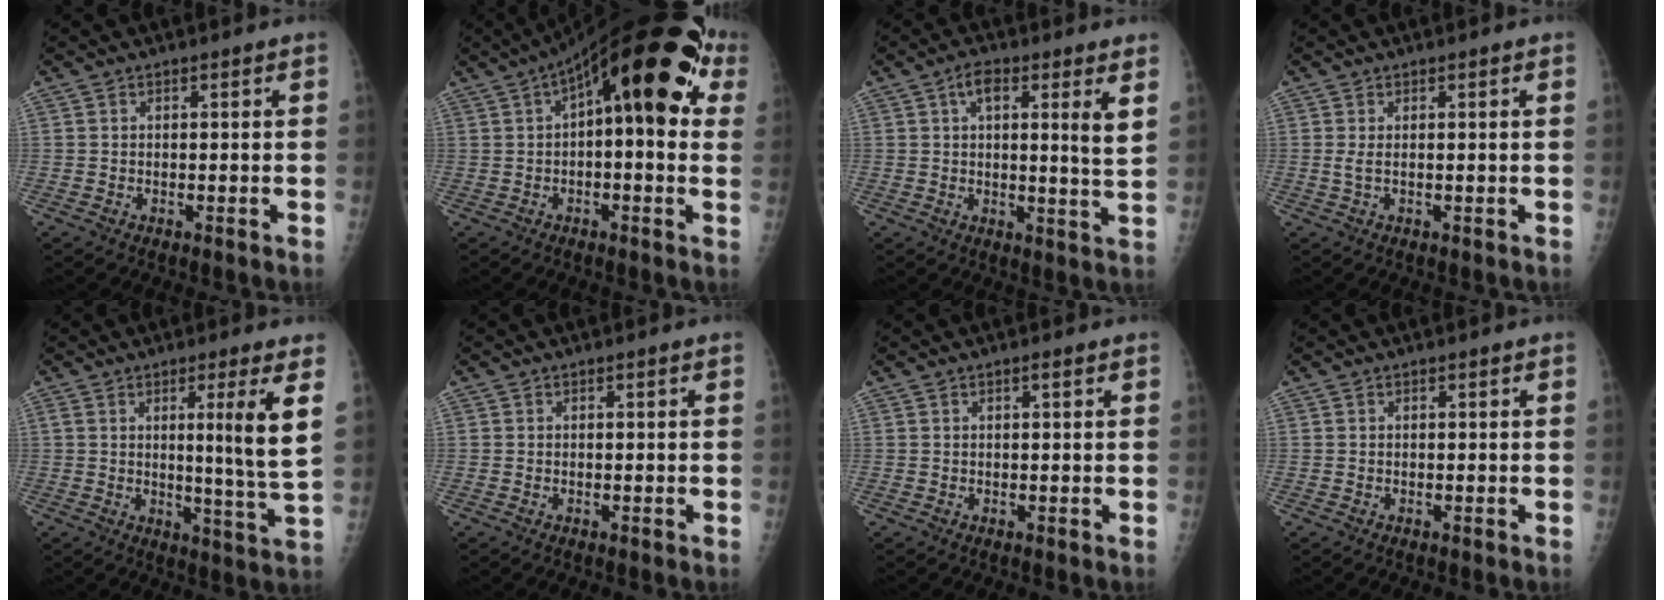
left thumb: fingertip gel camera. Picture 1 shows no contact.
{"total": 23.2, "force": [6.9, 8.7, 20.4], "torque": [-0.293, 0.044, 0.094]}
{"total": 8.6, "force": [3.7, 1.9, 7.6], "torque": [-0.108, -0.020, 0.049]}
{"total": 1.3, "force": [0.2, -0.1, 1.3], "torque": [-0.040, 0.000, 0.006]}
{"total": 10.1, "force": [3.3, -1.0, 9.5], "torque": [-0.145, -0.035, 0.051]}
{"total": 0.0}
{"total": 1.0, "force": [0.6, 0.3, 0.8], "torque": [-0.013, -0.001, 0.008]}
{"total": 0.0}